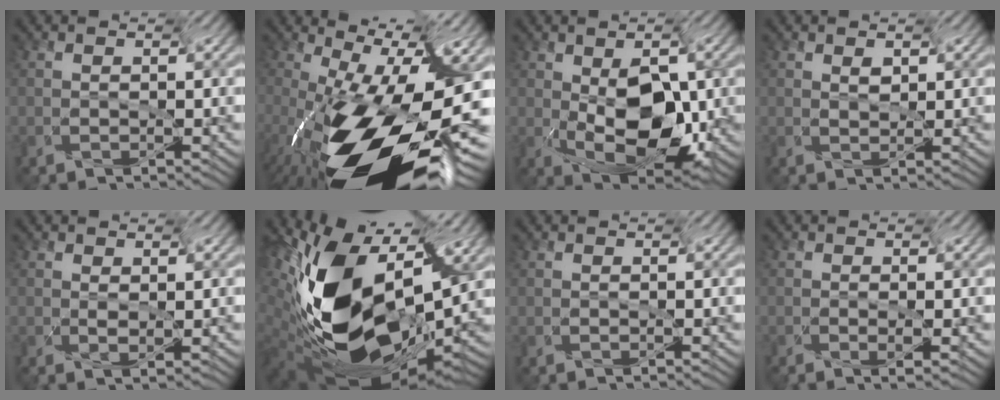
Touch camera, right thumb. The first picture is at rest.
{"total": 16.6, "force": [-9.0, 6.0, 12.5], "torque": [-0.195, -0.006, -0.141]}
{"total": 9.6, "force": [-3.5, 5.2, 7.3], "torque": [-0.129, -0.001, -0.048]}
{"total": 1.6, "force": [0.2, 0.9, 1.2], "torque": [-0.031, 0.003, 0.009]}
{"total": 1.4, "force": [0.5, 0.6, 1.2], "torque": [-0.028, 0.002, 0.004]}
{"total": 16.6, "force": [-2.7, 10.4, 12.6], "torque": [-0.293, -0.039, -0.020]}
{"total": 0.0}
{"total": 0.9, "force": [-0.8, 0.1, 0.5], "torque": [-0.023, 0.009, -0.018]}